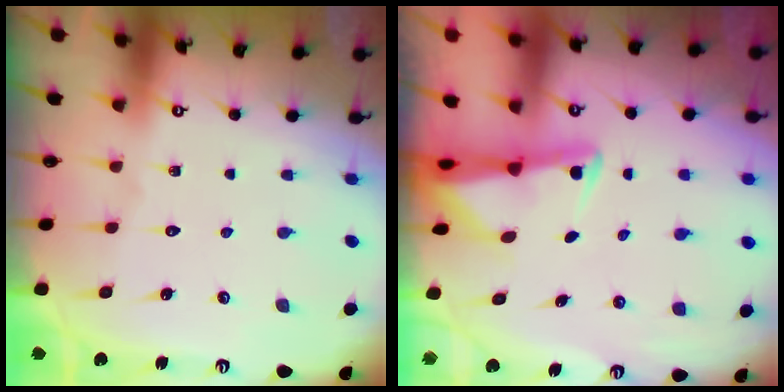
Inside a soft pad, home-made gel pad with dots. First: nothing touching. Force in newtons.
{"total": 2.2, "press": 2.1, "slide": 0.5}